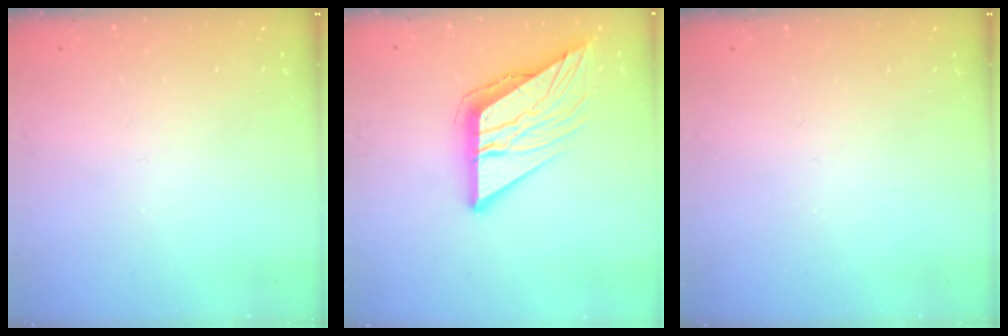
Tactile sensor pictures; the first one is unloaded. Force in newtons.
{"total": 12.8, "press": 12.7, "slide": 1.5}
{"total": 0.0}